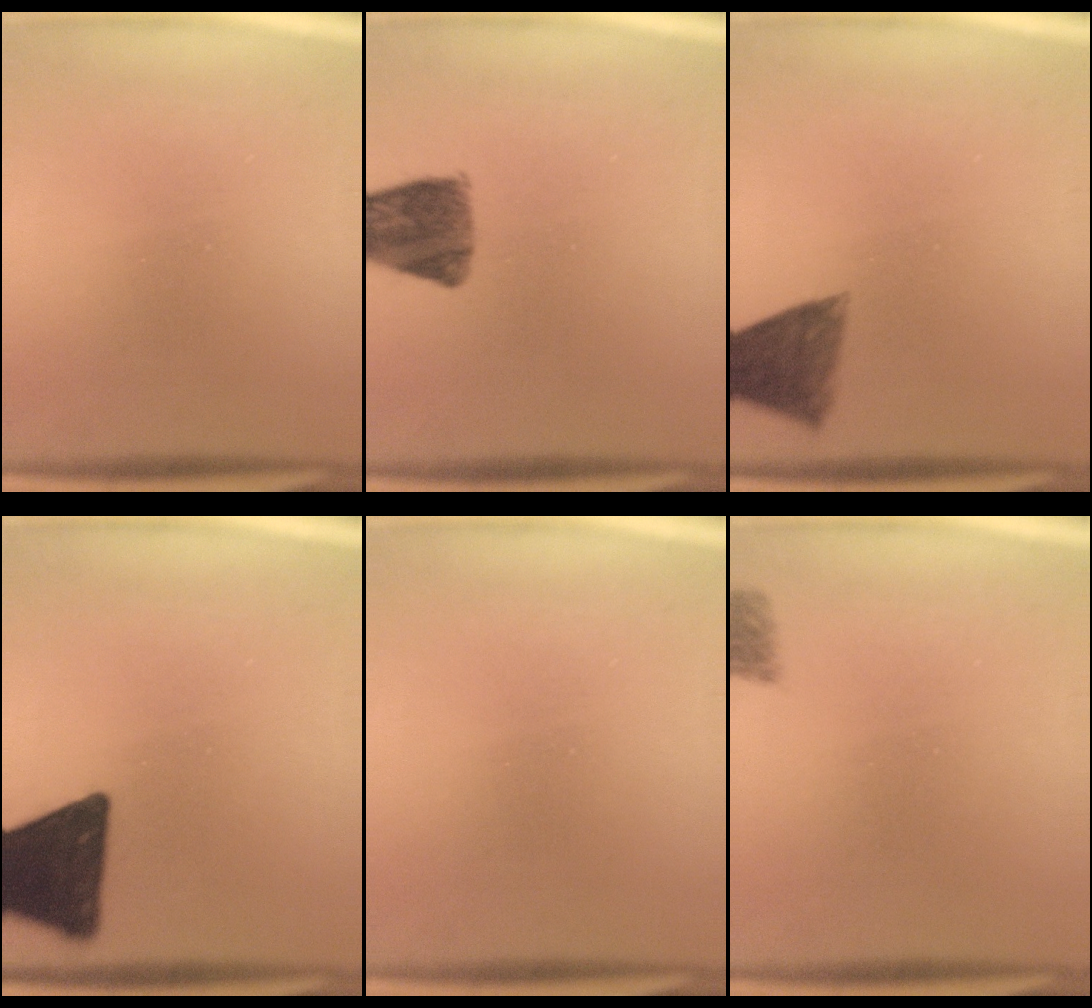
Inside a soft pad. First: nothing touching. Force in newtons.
{"total": 8.4}
{"total": 7.1}
{"total": 16.3}
{"total": 0.0}
{"total": 2.7}